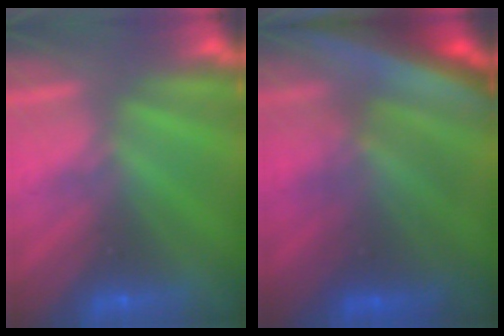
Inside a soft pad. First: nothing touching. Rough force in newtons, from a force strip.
{"total": 7.3}